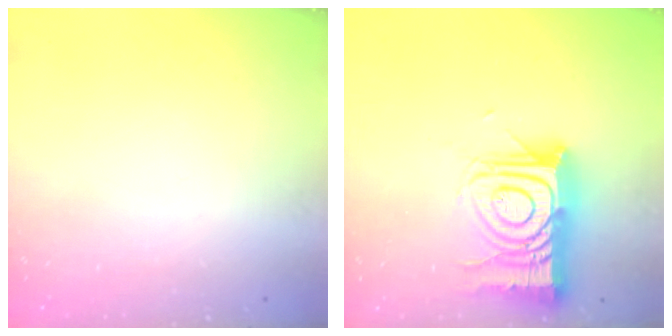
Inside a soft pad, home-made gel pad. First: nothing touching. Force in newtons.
{"total": 16.7, "press": 16.6, "slide": 1.4}